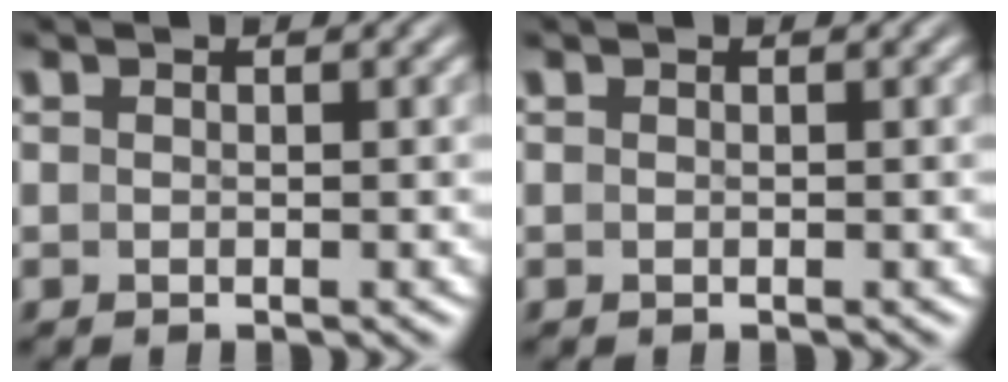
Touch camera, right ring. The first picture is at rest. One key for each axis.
{"total": 0.0}